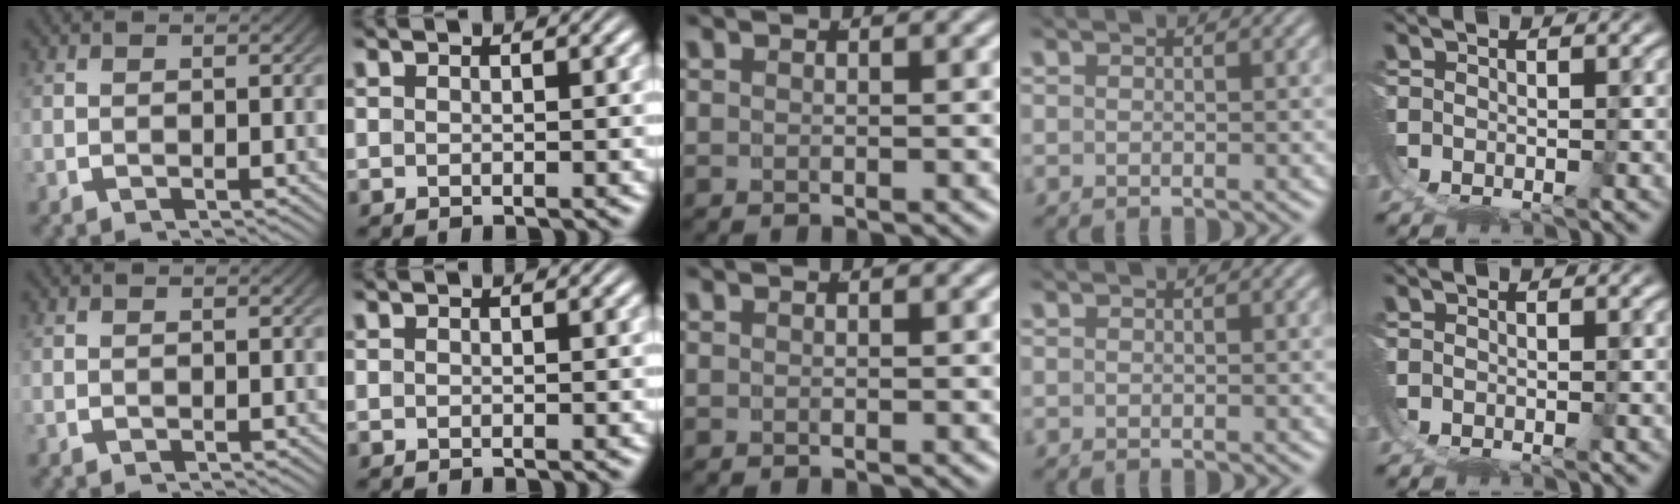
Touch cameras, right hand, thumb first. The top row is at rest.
{}